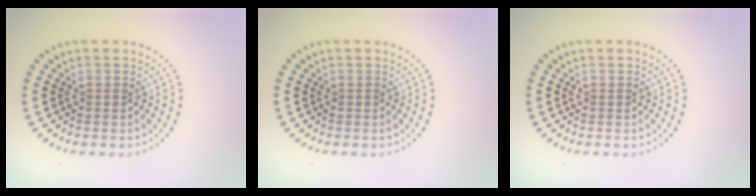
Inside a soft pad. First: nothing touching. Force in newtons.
{"total": 0.0}
{"total": 0.0}